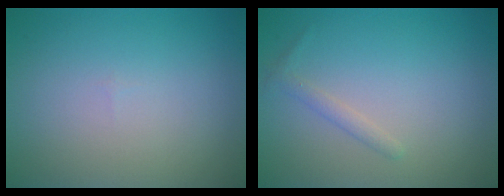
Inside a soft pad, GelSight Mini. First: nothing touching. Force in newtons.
{"total": 1.1, "press": 1.1, "slide": 0.1}